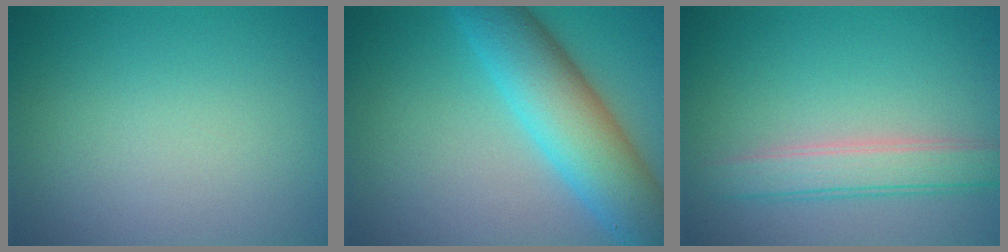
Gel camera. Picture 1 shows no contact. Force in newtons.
{"total": 8.3, "press": 8.3, "slide": 0.1}
{"total": 3.2, "press": 3.2, "slide": 0.1}